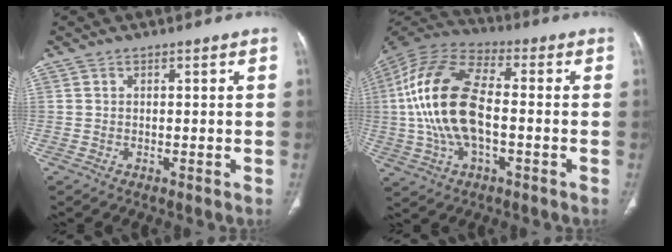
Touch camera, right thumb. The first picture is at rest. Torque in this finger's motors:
{"motor_torque": [1.09, 1.21, 2.76, -0.01, 0.89]}